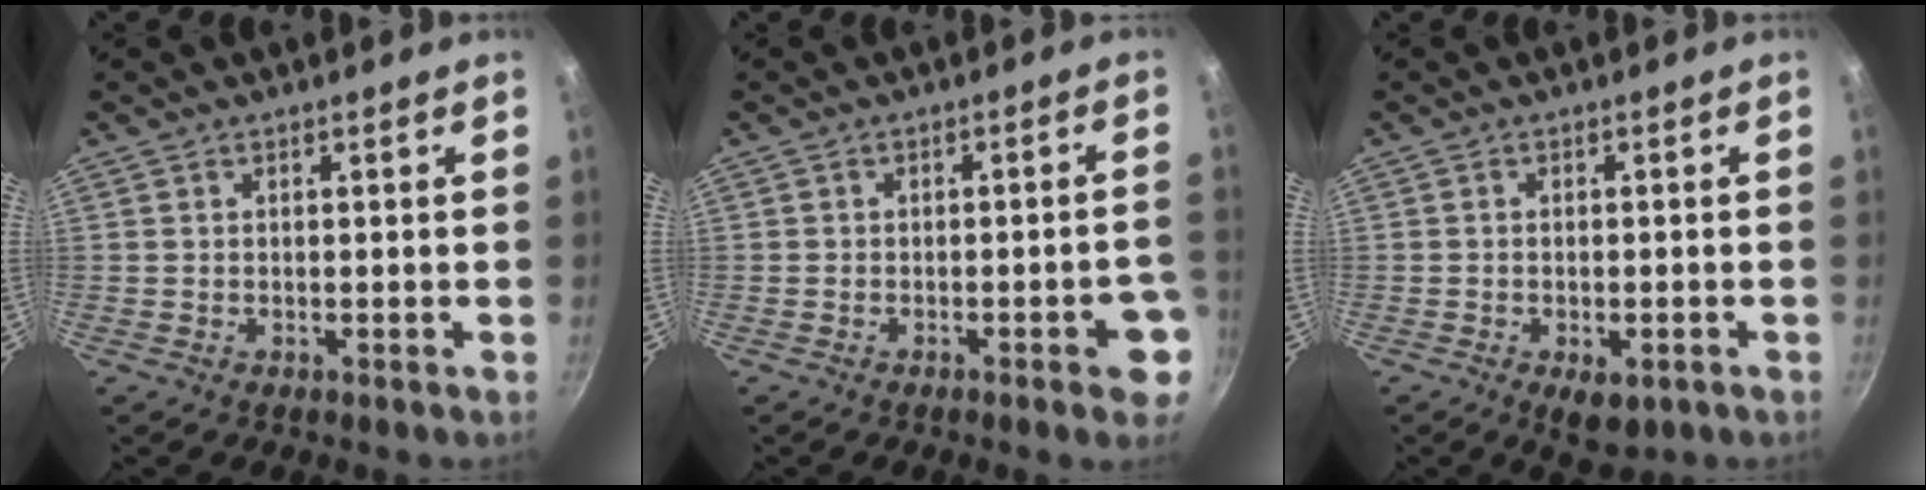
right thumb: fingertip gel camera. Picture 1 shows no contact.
{"total": 6.2, "force": [-2.7, 2.0, 5.3], "torque": [-0.045, 0.024, -0.028]}
{"total": 5.2, "force": [-2.2, 2.6, 3.9], "torque": [-0.045, 0.004, -0.024]}